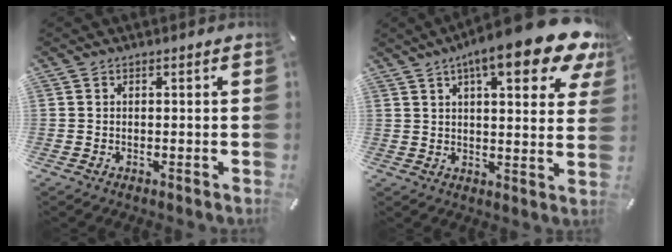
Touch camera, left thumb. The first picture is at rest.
{"total": 16.4, "force": [9.7, 4.3, 12.5], "torque": [-0.194, -0.042, 0.153]}